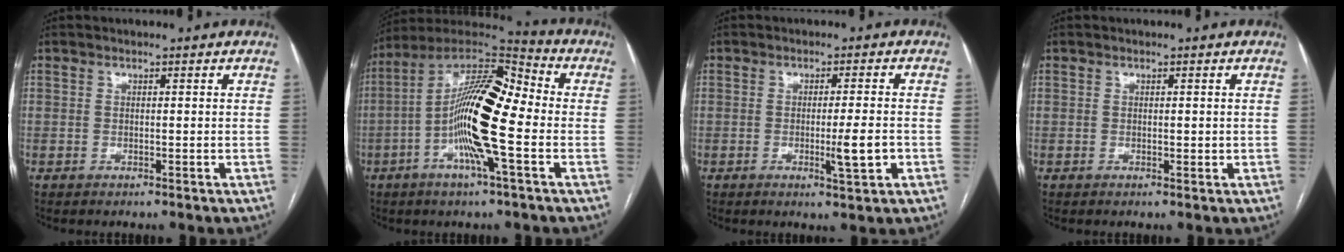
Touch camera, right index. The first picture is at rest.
{"total": 17.0, "force": [-2.8, 2.7, 16.6], "torque": [-0.303, 0.016, -0.059]}
{"total": 5.0, "force": [-1.3, 0.0, 4.8], "torque": [-0.074, -0.008, -0.018]}
{"total": 0.8, "force": [0.0, 0.3, 0.8], "torque": [-0.010, -0.001, 0.001]}